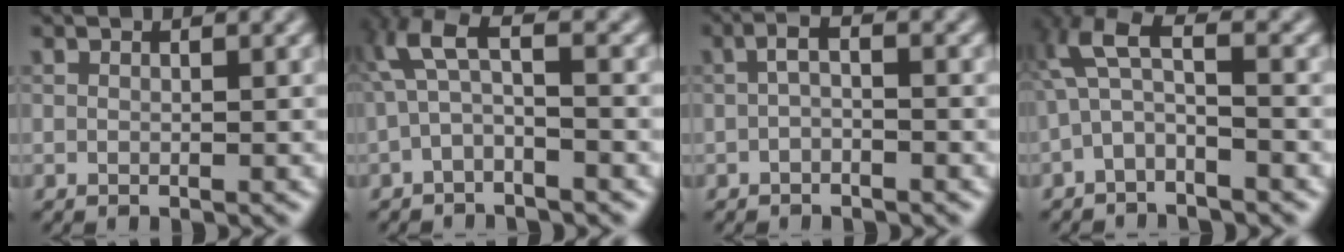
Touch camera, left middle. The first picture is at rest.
{"total": 3.5, "force": [-0.3, 1.1, 3.3], "torque": [-0.079, 0.017, -0.016]}
{"total": 1.4, "force": [-0.7, 0.4, 1.2], "torque": [-0.030, 0.004, -0.016]}
{"total": 3.9, "force": [-0.6, 1.4, 3.6], "torque": [-0.089, 0.017, -0.023]}